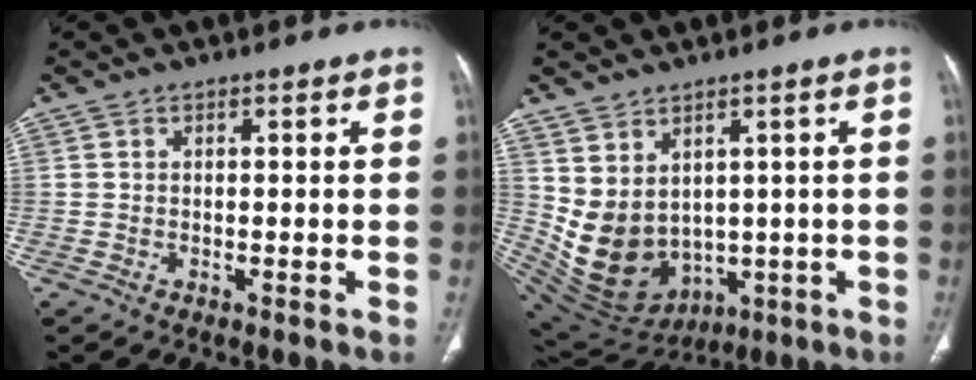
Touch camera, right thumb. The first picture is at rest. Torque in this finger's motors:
{"motor_torque": [-0.86, 0.99, 0.88, 0.81, 0.38]}